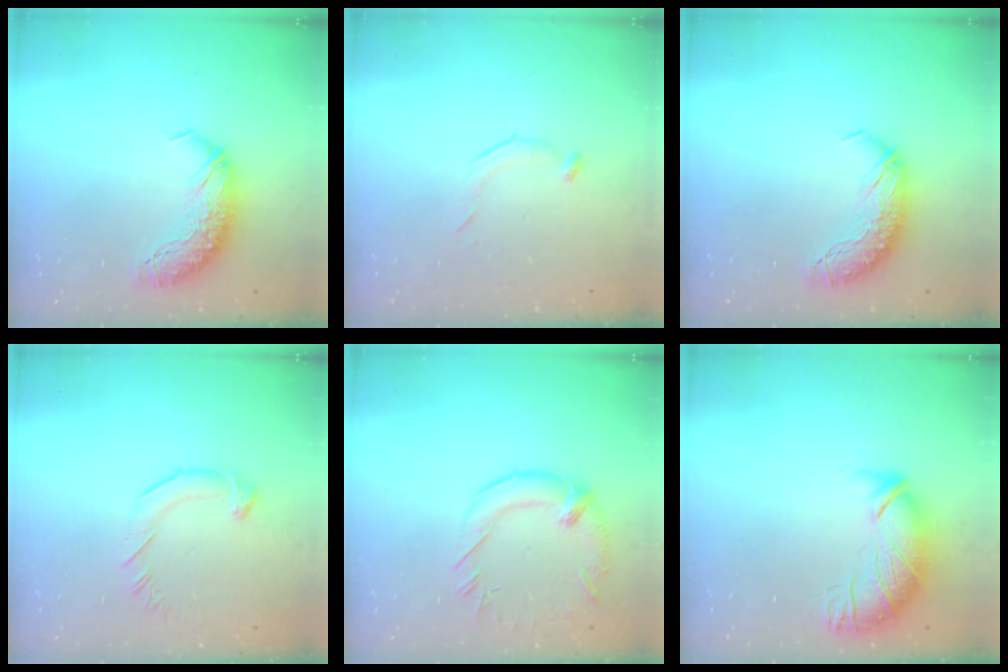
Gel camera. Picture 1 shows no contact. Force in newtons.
{"total": 6.1, "press": 6.0, "slide": 1.2}
{"total": 0.0}
{"total": 3.0, "press": 3.0, "slide": 0.2}
{"total": 2.4, "press": 1.4, "slide": 1.9}
{"total": 3.0, "press": 1.8, "slide": 2.5}